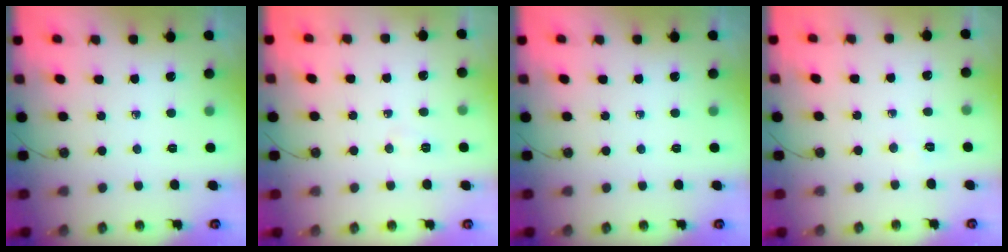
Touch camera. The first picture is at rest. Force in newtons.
{"total": 5.0, "press": 3.7, "slide": 3.3}
{"total": 0.0}
{"total": 5.7, "press": 2.4, "slide": 5.2}